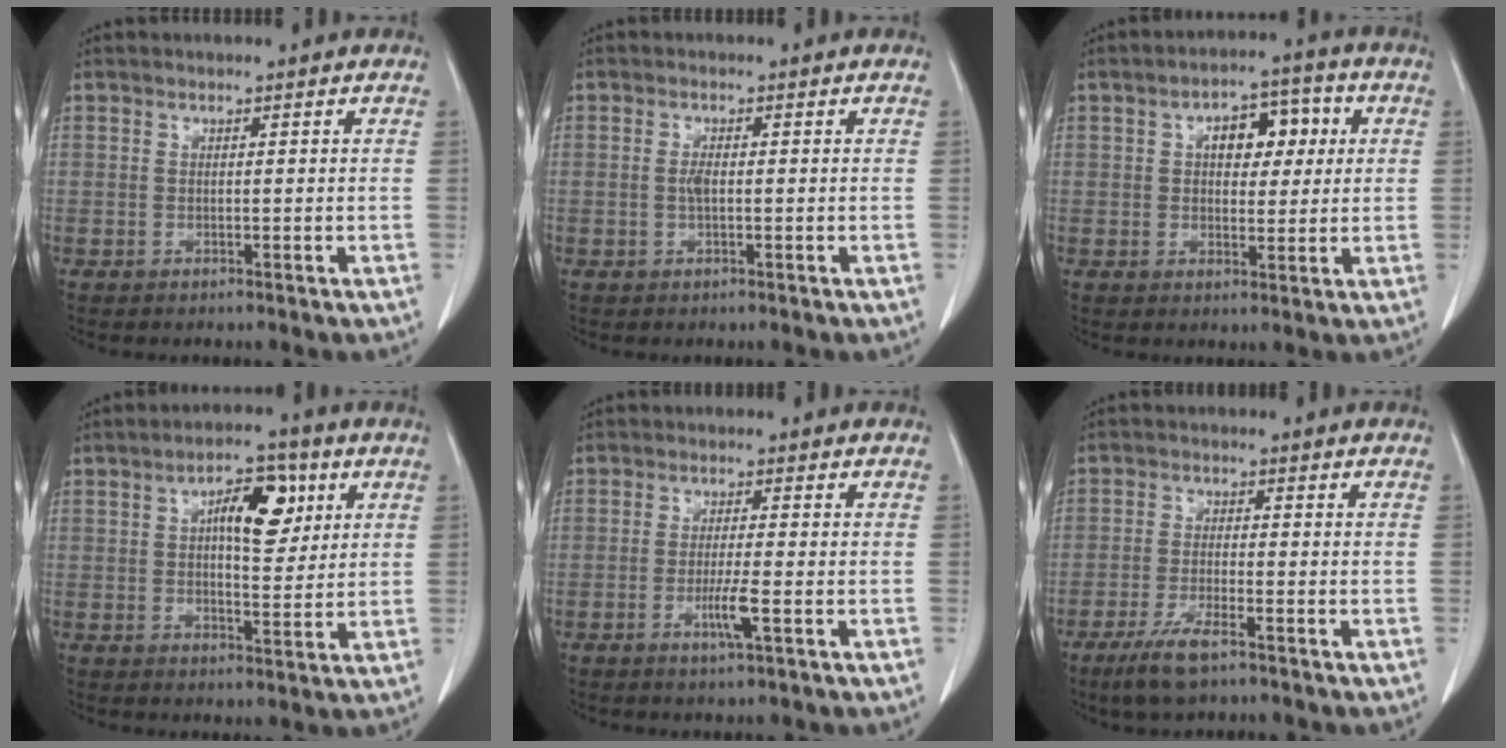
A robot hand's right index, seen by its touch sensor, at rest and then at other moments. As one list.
[{"total": 1.5, "force": [-0.1, 0.4, 1.4], "torque": [-0.032, 0.001, -0.002]}, {"total": 7.7, "force": [1.9, 4.1, 6.3], "torque": [-0.086, 0.028, 0.029]}, {"total": 8.7, "force": [3.0, 3.4, 7.4], "torque": [-0.112, 0.015, 0.045]}, {"total": 3.8, "force": [-1.5, -0.2, 3.5], "torque": [-0.069, -0.007, -0.028]}, {"total": 5.9, "force": [-3.9, 0.7, 4.4], "torque": [-0.094, -0.013, -0.071]}]